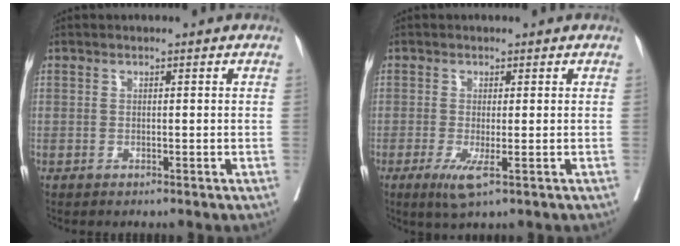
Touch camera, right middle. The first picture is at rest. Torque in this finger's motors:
{"motor_torque": [0.52, -0.62, 0.23, 0.05]}